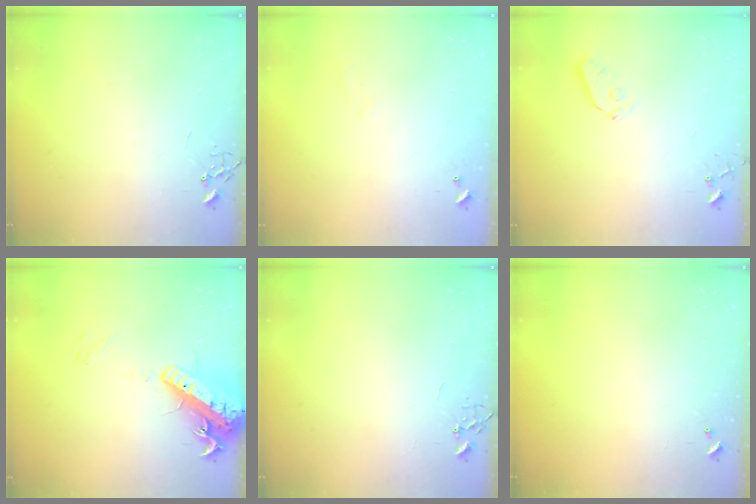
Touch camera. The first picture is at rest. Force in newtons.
{"total": 5.0, "press": 5.0, "slide": 0.9}
{"total": 3.4, "press": 3.4, "slide": 0.4}
{"total": 19.0, "press": 18.7, "slide": 3.7}
{"total": 0.0}
{"total": 0.0}